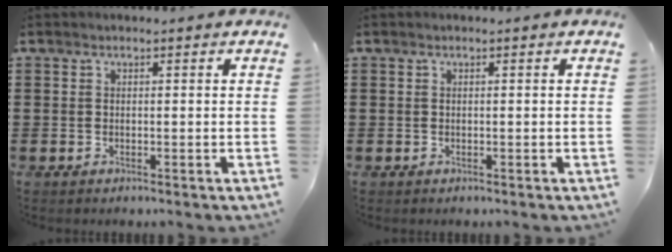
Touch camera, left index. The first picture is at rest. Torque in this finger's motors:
{"motor_torque": [-0.02, 0.00, 0.00, 0.00]}